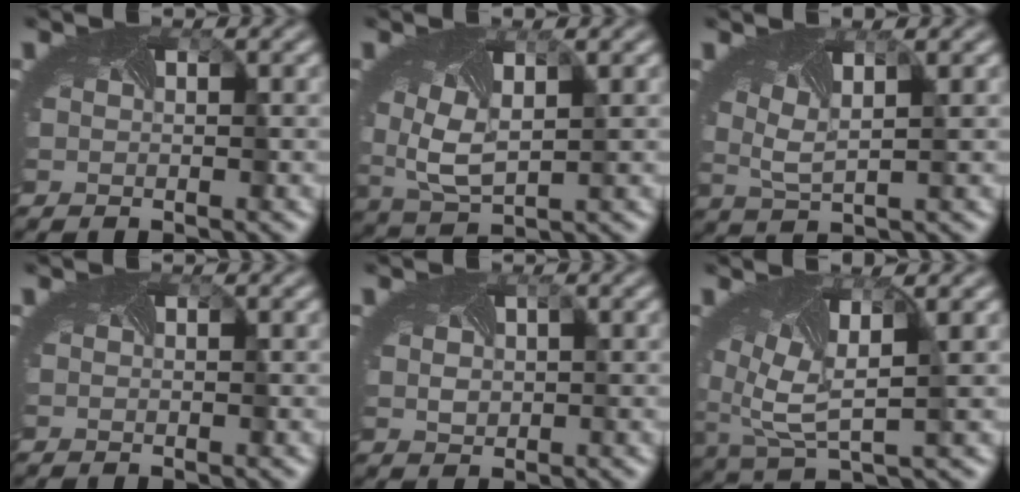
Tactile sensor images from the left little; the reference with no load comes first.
{"total": 4.6, "force": [0.7, 2.3, 3.9], "torque": [-0.099, -0.005, 0.017]}
{"total": 2.4, "force": [1.2, 0.5, 2.1], "torque": [-0.045, 0.001, 0.021]}
{"total": 0.0}
{"total": 1.7, "force": [0.4, 1.3, 1.0], "torque": [-0.022, 0.011, 0.014]}
{"total": 6.5, "force": [0.9, 2.9, 5.7], "torque": [-0.131, -0.006, 0.020]}